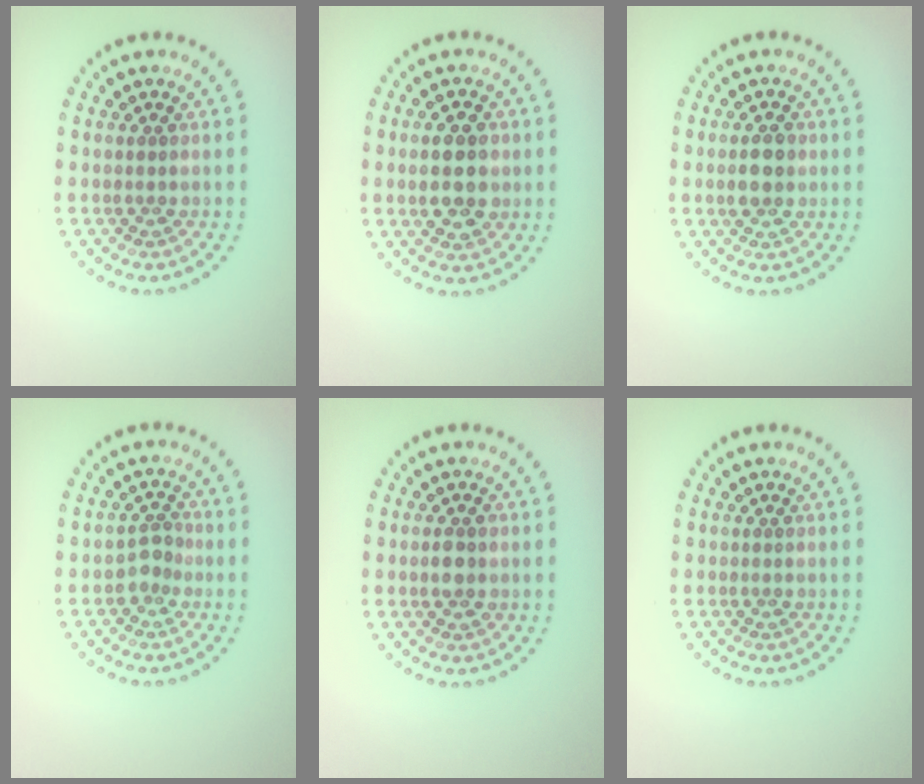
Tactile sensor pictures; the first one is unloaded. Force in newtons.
{"total": 4.4, "press": 4.4, "slide": 0.1}
{"total": 2.8, "press": 2.8, "slide": 0.0}
{"total": 1.7, "press": 1.4, "slide": 1.0}
{"total": 2.0, "press": 2.0, "slide": 0.2}
{"total": 0.0}